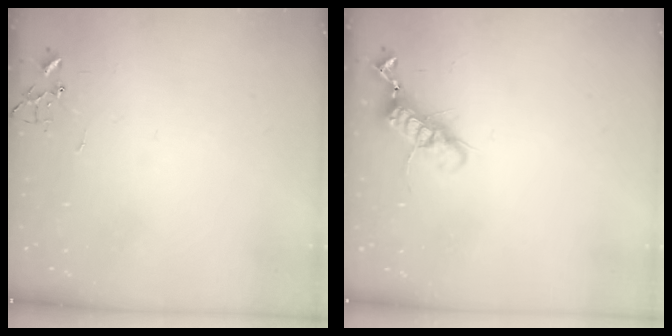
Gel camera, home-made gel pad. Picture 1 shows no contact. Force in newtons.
{"total": 12.0, "press": 12.0, "slide": 1.3}